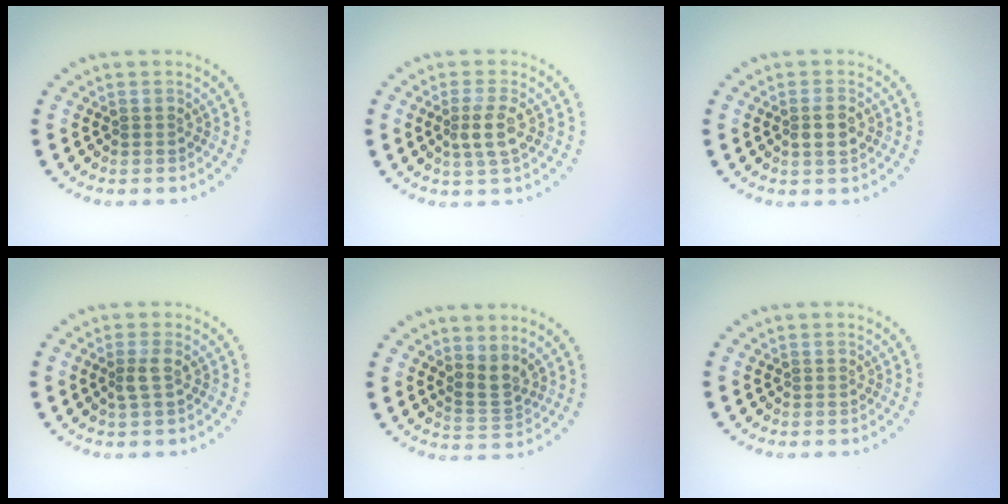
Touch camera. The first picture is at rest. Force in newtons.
{"total": 2.4, "press": 2.2, "slide": 1.0}
{"total": 1.7, "press": 1.7, "slide": 0.2}
{"total": 1.4, "press": 1.1, "slide": 0.8}
{"total": 2.3, "press": 1.5, "slide": 1.7}
{"total": 0.0}